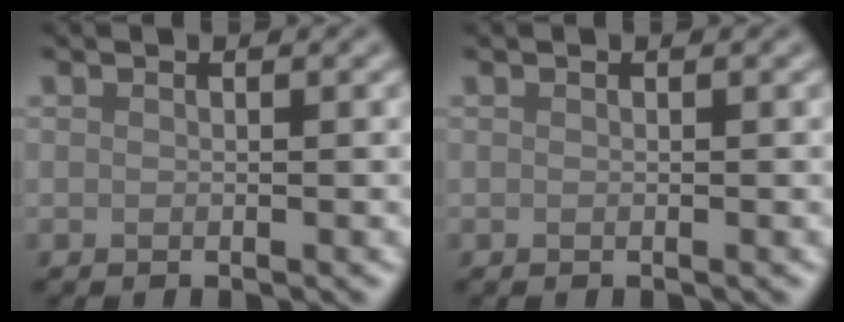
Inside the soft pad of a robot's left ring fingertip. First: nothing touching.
{"total": 0.0}